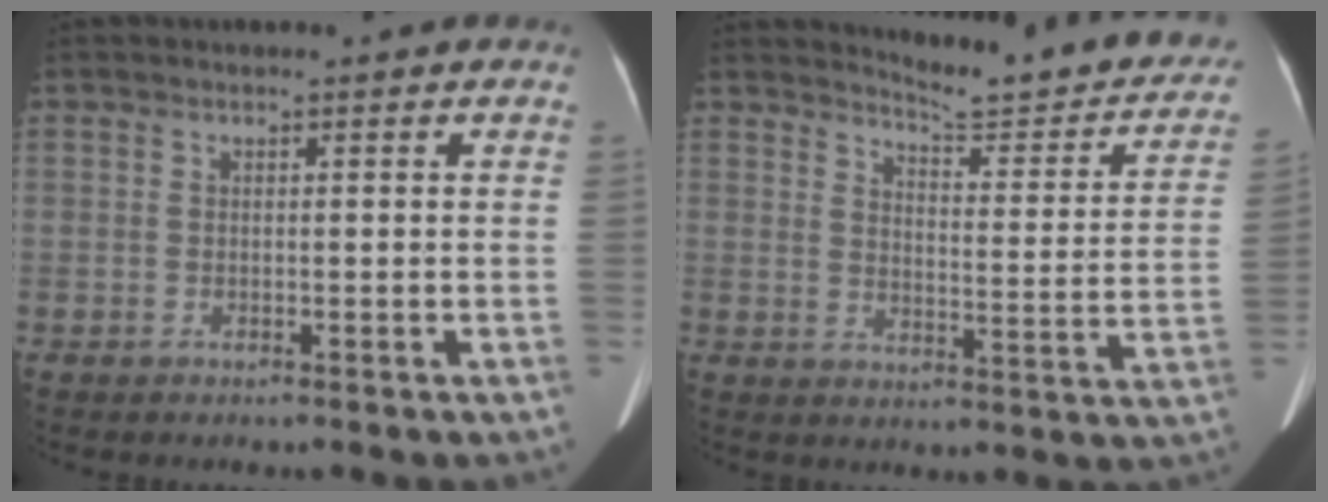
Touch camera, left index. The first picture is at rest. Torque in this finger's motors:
{"motor_torque": [0.66, -1.33, -0.01, 0.00]}